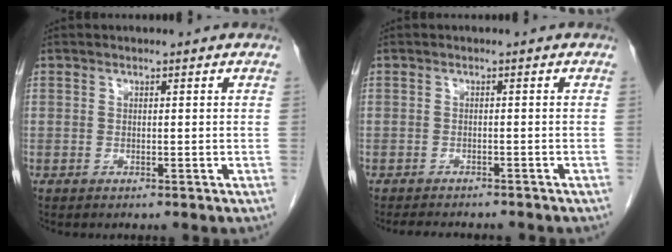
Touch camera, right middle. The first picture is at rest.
{"total": 6.5, "force": [-5.8, 1.6, 2.6], "torque": [-0.034, -0.003, -0.075]}